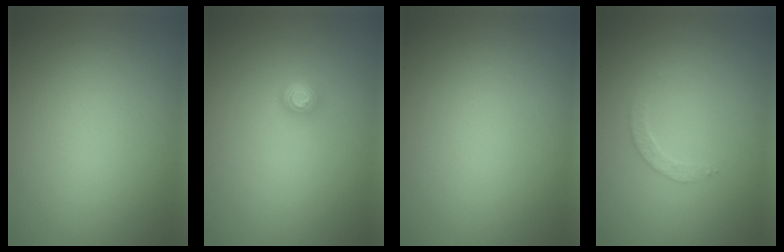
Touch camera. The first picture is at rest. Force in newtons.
{"total": 1.4, "press": 1.1, "slide": 1.0}
{"total": 0.0}
{"total": 1.2, "press": 1.2, "slide": 0.3}